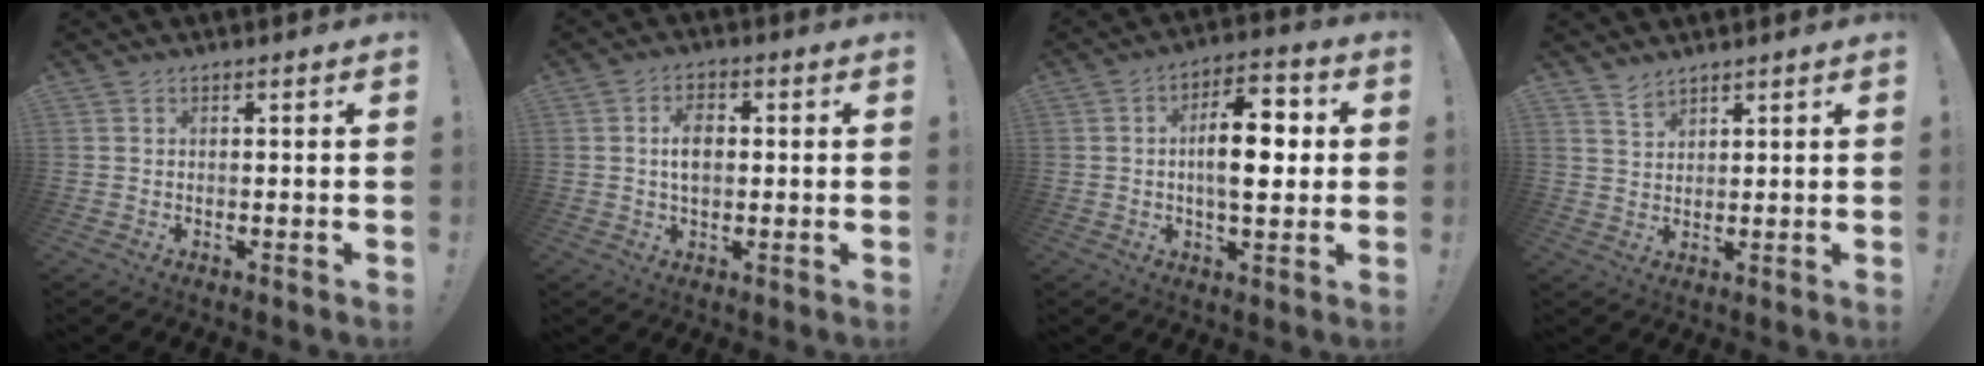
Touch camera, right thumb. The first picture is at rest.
{"total": 5.9, "force": [0.6, 3.6, 4.7], "torque": [-0.073, 0.003, 0.007]}
{"total": 13.2, "force": [0.7, 6.3, 11.6], "torque": [-0.173, 0.007, 0.007]}
{"total": 3.0, "force": [2.8, 0.8, 0.7], "torque": [-0.010, -0.022, 0.051]}